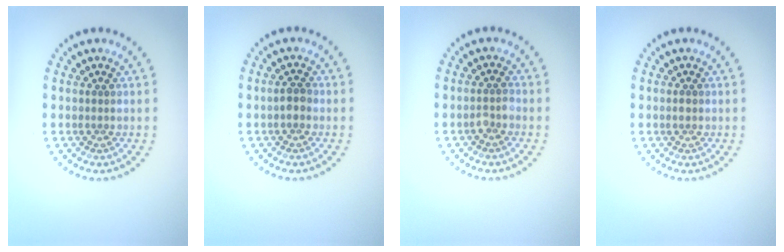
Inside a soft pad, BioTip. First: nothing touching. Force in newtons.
{"total": 1.4, "press": 1.4, "slide": 0.1}
{"total": 1.1, "press": 1.1, "slide": 0.3}
{"total": 0.9, "press": 0.9, "slide": 0.0}